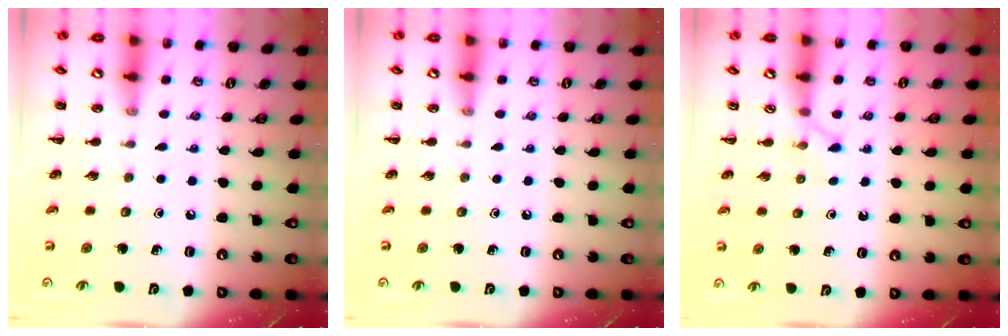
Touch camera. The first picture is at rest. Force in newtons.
{"total": 0.0}
{"total": 2.5, "press": 2.3, "slide": 1.0}